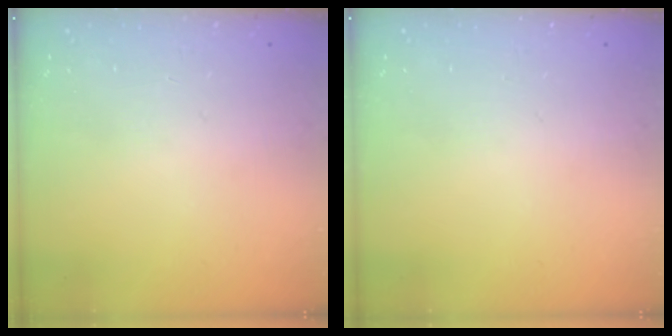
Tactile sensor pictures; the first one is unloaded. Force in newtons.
{"total": 0.0}